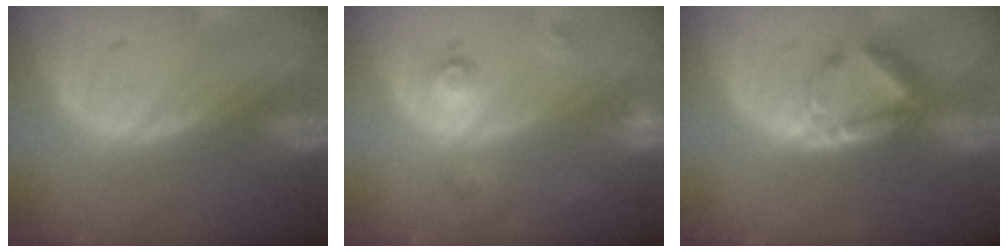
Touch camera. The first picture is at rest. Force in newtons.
{"total": 3.4, "press": 3.0, "slide": 1.6}
{"total": 6.0, "press": 5.7, "slide": 1.8}